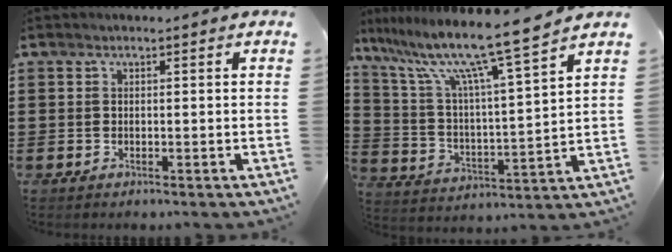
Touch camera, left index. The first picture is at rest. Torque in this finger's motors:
{"motor_torque": [1.02, -1.11, 1.05, 0.21]}